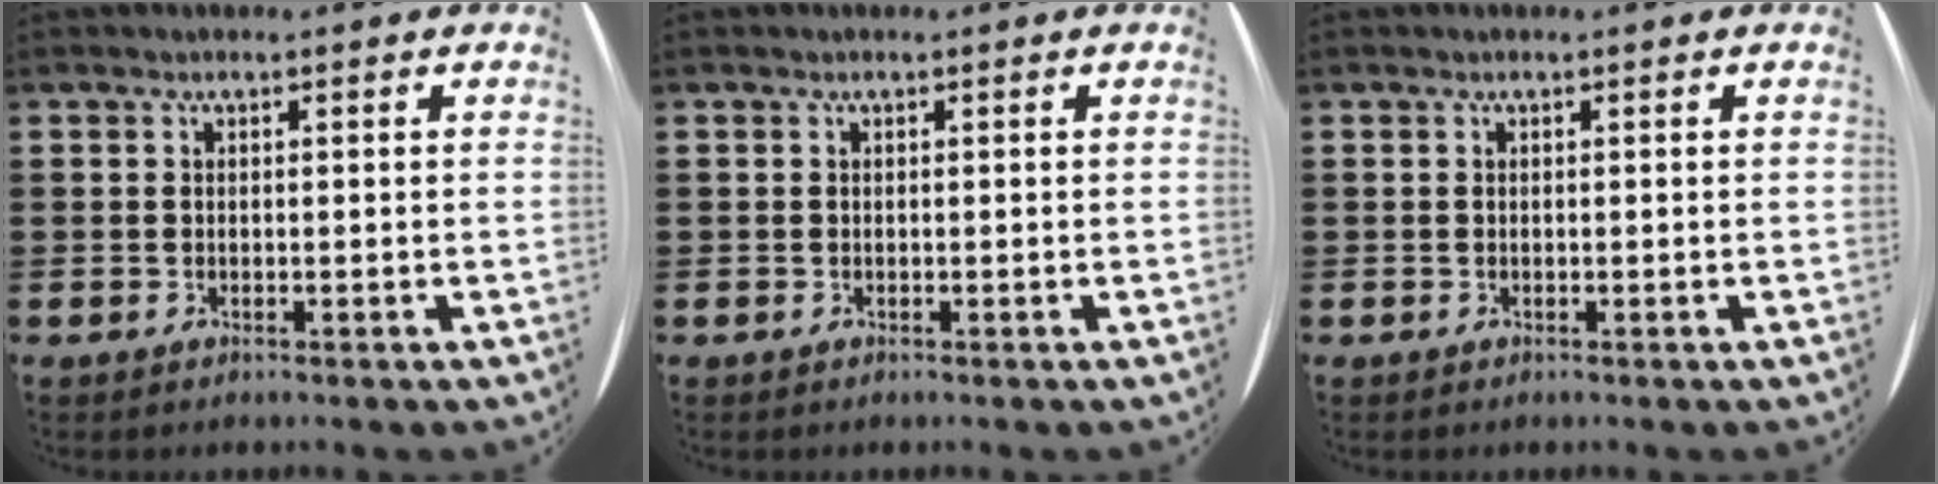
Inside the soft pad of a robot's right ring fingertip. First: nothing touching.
{"total": 0.0}
{"total": 0.0}